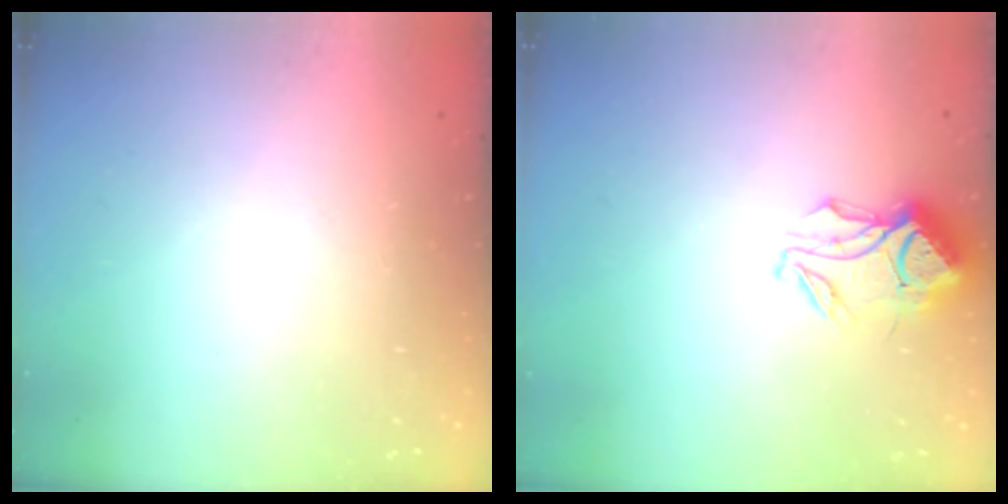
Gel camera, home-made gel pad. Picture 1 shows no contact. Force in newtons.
{"total": 11.9, "press": 11.8, "slide": 0.9}